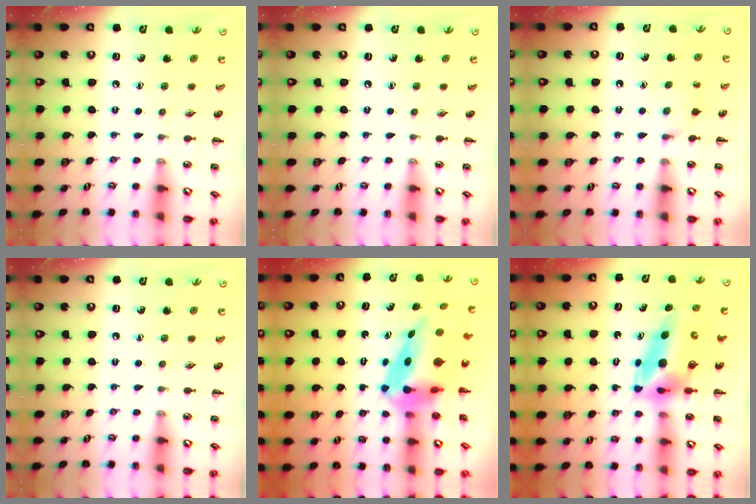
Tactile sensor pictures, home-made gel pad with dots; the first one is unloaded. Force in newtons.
{"total": 0.0}
{"total": 7.1, "press": 6.9, "slide": 2.0}
{"total": 0.0}
{"total": 8.9, "press": 8.6, "slide": 2.5}
{"total": 8.3, "press": 7.9, "slide": 2.4}